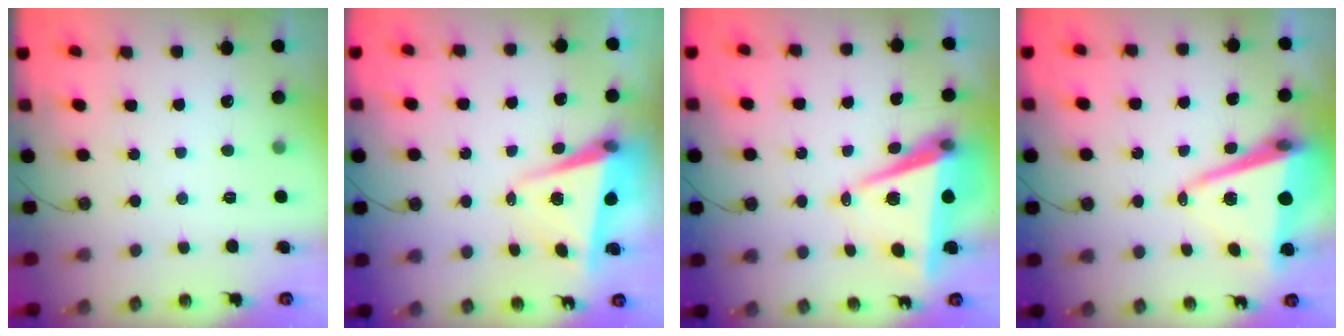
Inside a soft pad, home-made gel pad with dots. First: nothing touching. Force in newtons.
{"total": 5.6, "press": 5.4, "slide": 1.3}
{"total": 8.8, "press": 7.6, "slide": 4.3}
{"total": 11.0, "press": 10.5, "slide": 3.2}